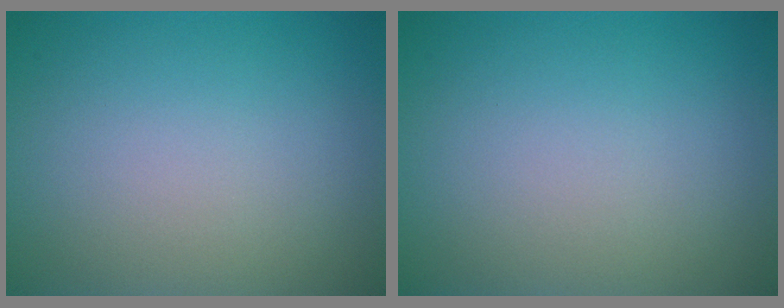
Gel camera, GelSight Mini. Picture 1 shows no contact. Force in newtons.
{"total": 0.0}